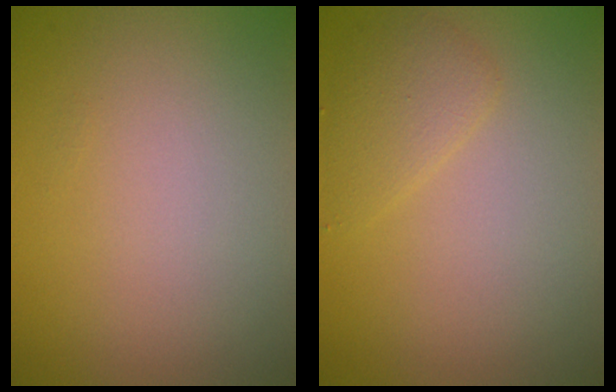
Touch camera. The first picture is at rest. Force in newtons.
{"total": 1.8, "press": 1.8, "slide": 0.1}